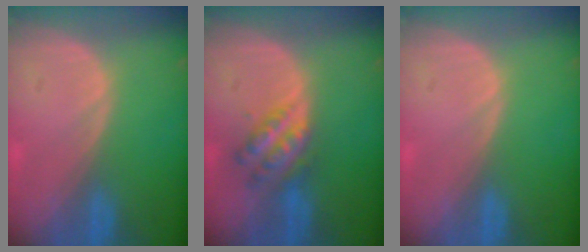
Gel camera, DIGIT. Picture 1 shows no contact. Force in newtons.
{"total": 5.9, "press": 5.1, "slide": 2.8}
{"total": 0.0}